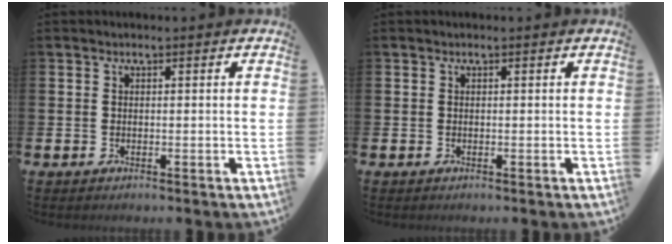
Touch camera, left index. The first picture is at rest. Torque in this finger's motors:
{"motor_torque": [0.01, 0.00, 0.00, -0.01]}